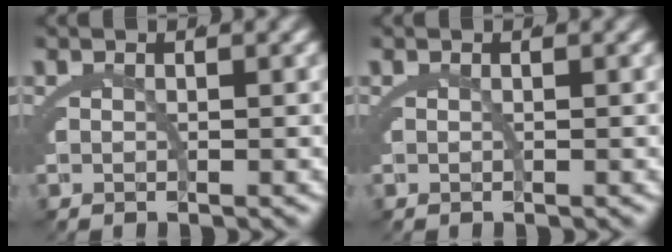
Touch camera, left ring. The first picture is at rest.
{"total": 0.0}